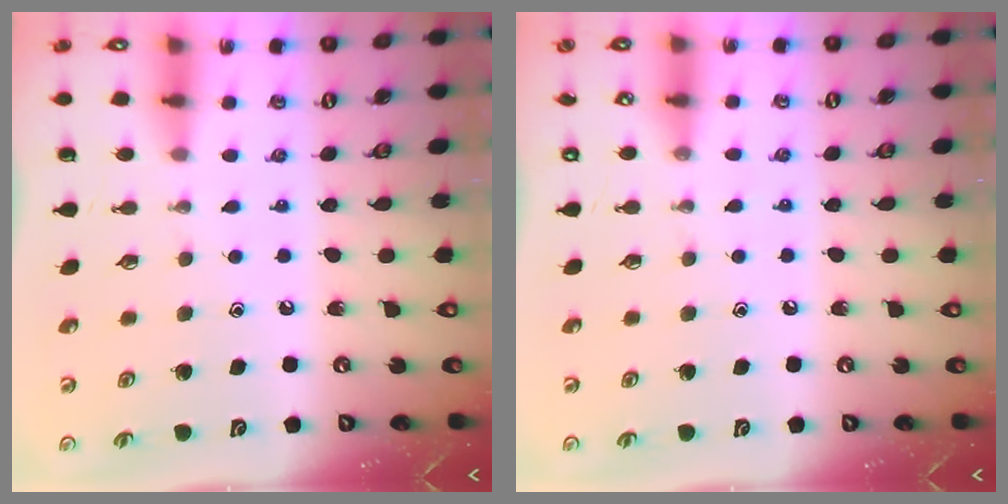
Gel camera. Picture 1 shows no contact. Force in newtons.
{"total": 3.5, "press": 3.5, "slide": 0.4}